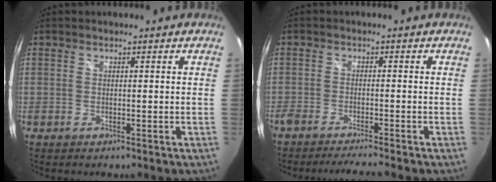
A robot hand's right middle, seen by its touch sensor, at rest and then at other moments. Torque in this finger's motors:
{"motor_torque": [1.12, -1.02, 0.51, 0.18]}